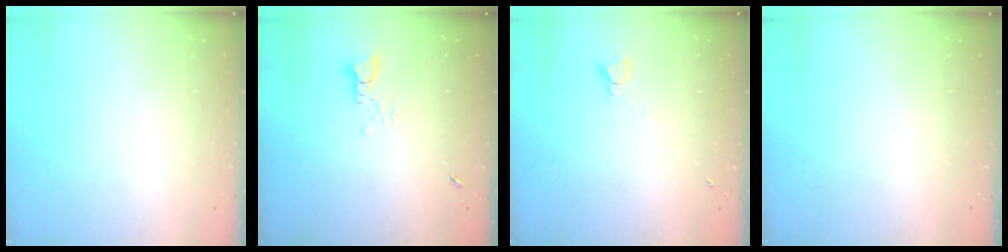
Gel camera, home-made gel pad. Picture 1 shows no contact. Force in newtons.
{"total": 2.7, "press": 2.7, "slide": 0.3}
{"total": 0.9, "press": 0.9, "slide": 0.1}
{"total": 0.0}